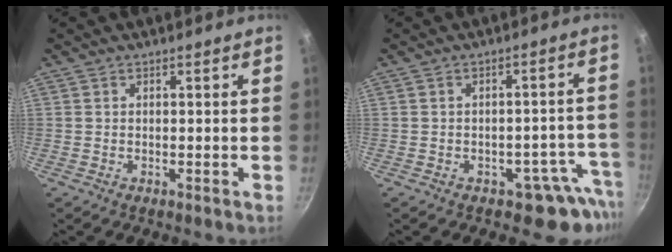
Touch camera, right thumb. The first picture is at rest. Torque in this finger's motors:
{"motor_torque": [-0.15, 0.17, 0.05, 0.04, 0.00]}